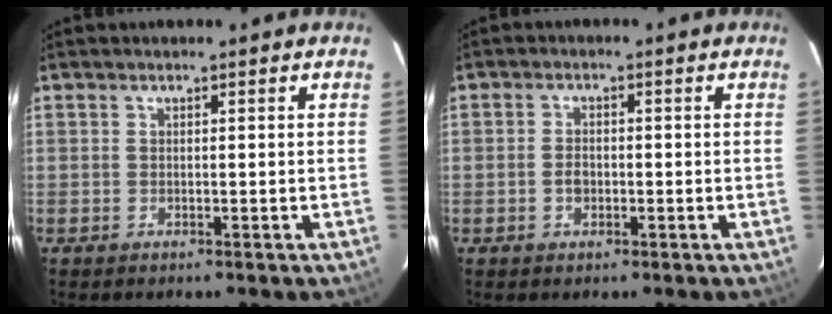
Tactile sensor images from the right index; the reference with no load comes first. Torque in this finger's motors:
{"motor_torque": [-0.10, -0.11, 0.01, 0.00]}